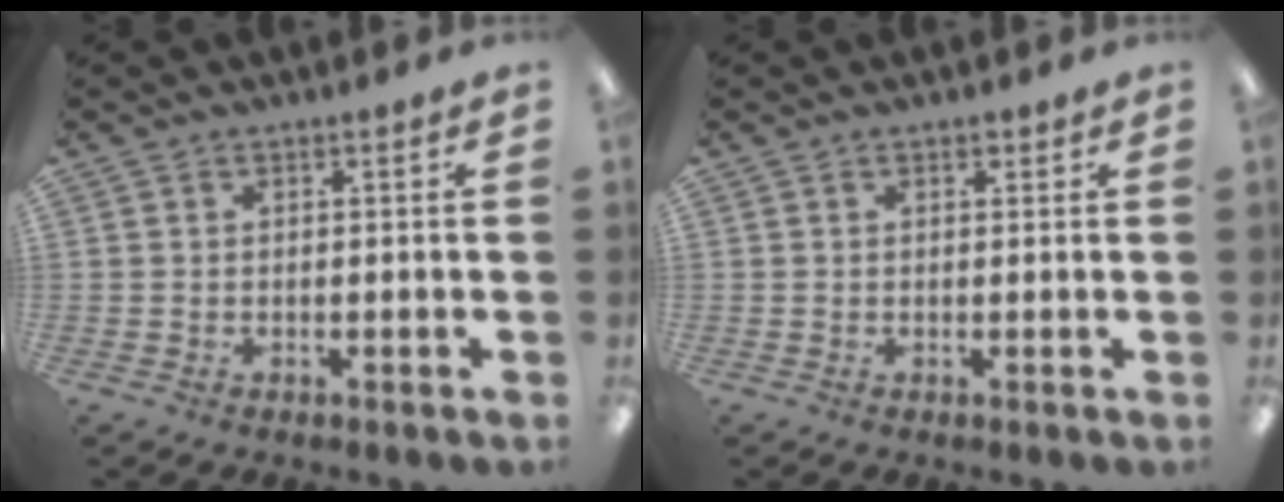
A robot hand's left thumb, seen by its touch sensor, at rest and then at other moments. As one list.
[{"total": 1.0, "force": [0.6, 0.6, 0.4], "torque": [-0.001, -0.001, 0.010]}]